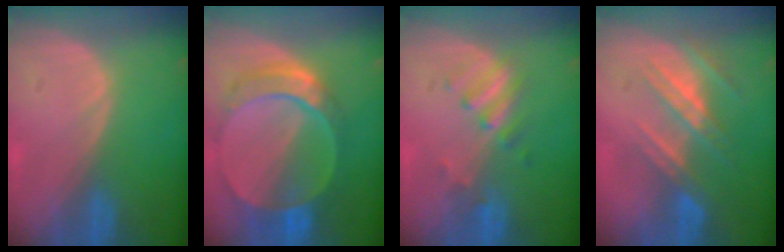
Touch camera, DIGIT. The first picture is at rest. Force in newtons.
{"total": 9.5, "press": 8.3, "slide": 4.4}
{"total": 3.6, "press": 3.6, "slide": 0.5}
{"total": 7.6, "press": 6.9, "slide": 3.3}